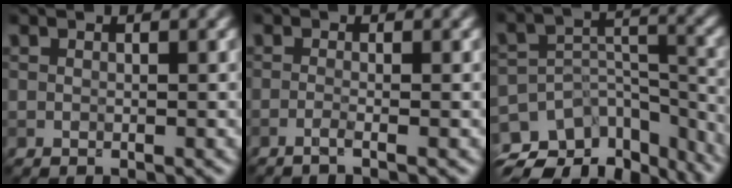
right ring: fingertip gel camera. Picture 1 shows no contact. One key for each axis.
{"total": 1.2, "fx": -0.7, "fy": 0.2, "fz": 1.0, "tx": -0.011, "ty": -0.002, "tz": -0.023}
{"total": 12.5, "fx": -9.6, "fy": 6.4, "fz": 4.8, "tx": -0.085, "ty": 0.006, "tz": -0.112}